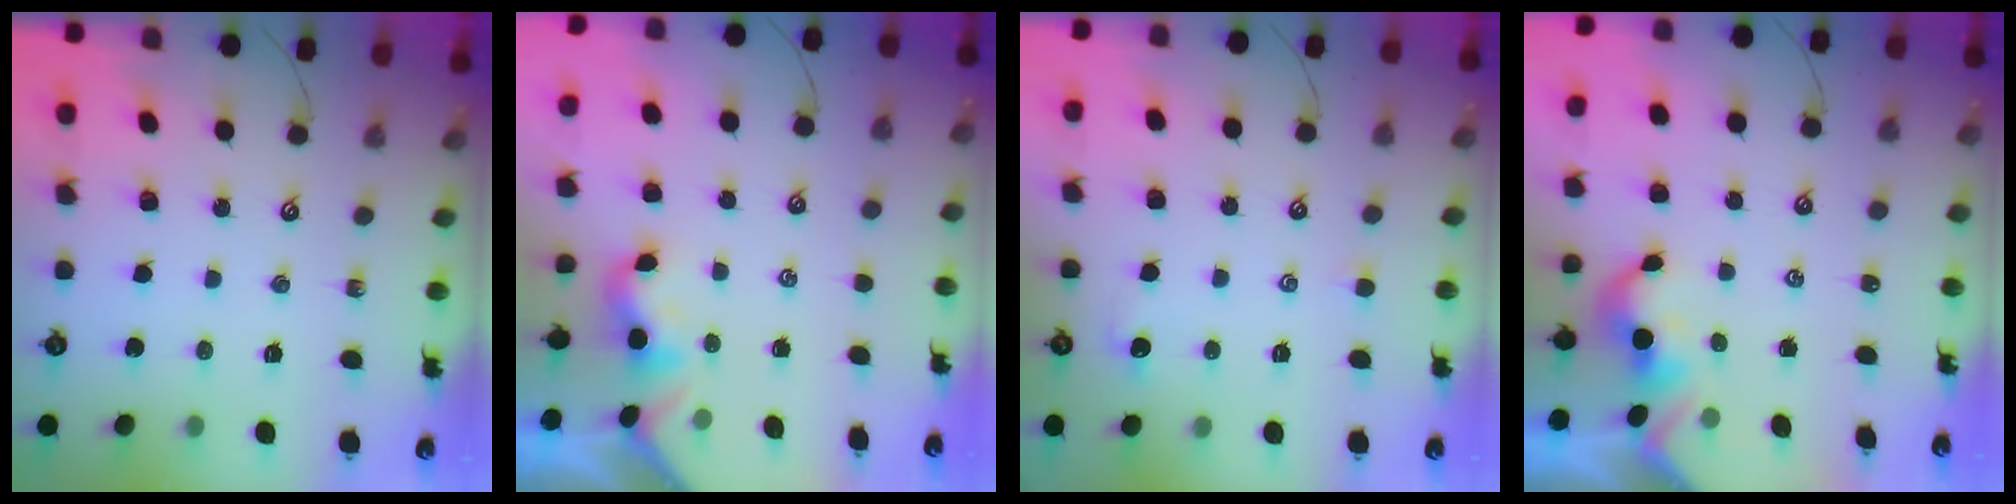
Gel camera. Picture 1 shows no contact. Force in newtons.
{"total": 2.0, "press": 1.9, "slide": 0.5}
{"total": 1.0, "press": 1.0, "slide": 0.3}
{"total": 2.0, "press": 1.9, "slide": 0.4}